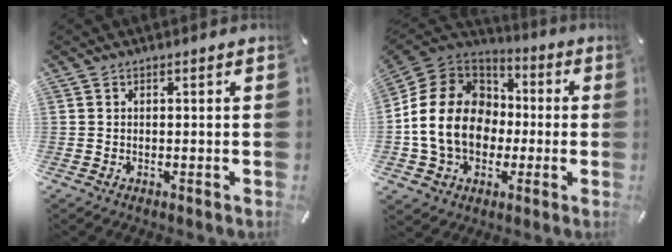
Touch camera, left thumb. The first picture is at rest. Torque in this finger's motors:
{"motor_torque": [0.80, 2.69, 2.59, 0.18, 0.68]}